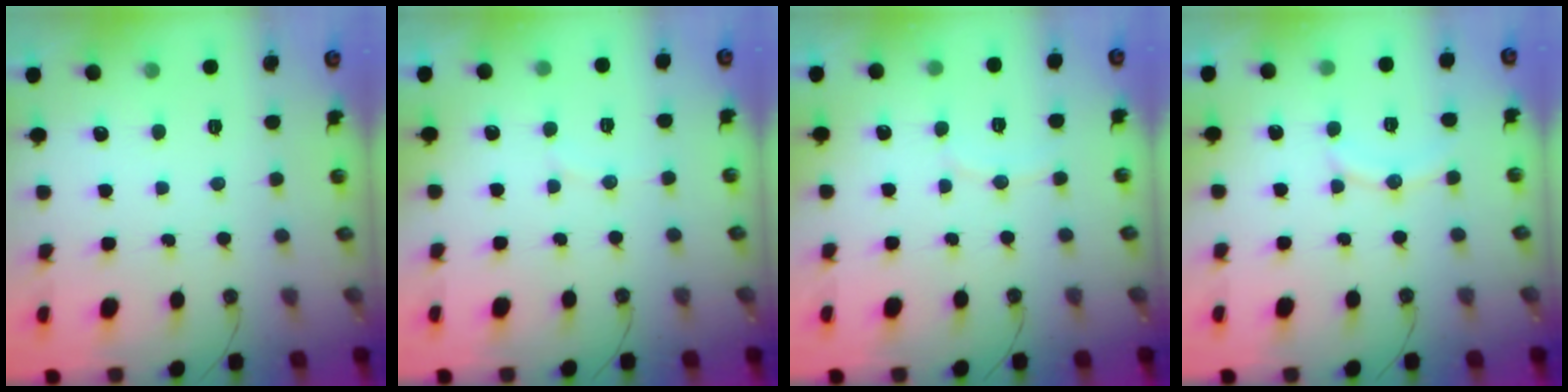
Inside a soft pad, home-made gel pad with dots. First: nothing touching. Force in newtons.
{"total": 3.1, "press": 2.9, "slide": 1.0}
{"total": 5.1, "press": 5.1, "slide": 0.4}
{"total": 7.9, "press": 7.7, "slide": 1.7}